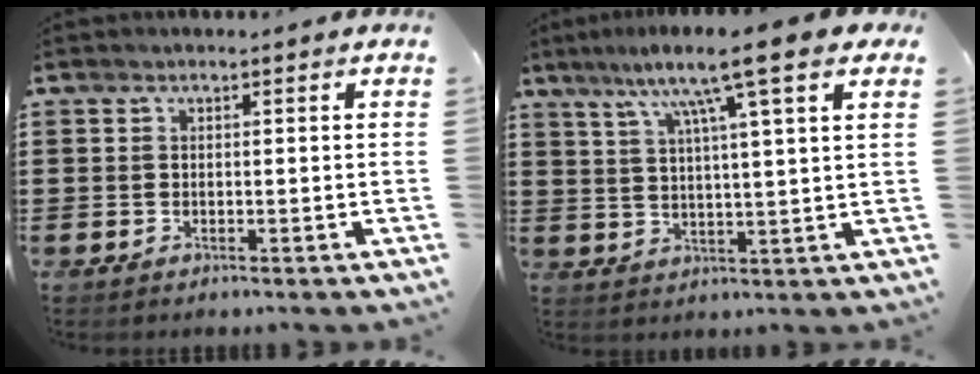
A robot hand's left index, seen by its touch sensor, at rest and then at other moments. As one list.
[{"total": 9.8, "force": [6.3, 0.4, 7.6], "torque": [-0.158, -0.013, 0.100]}]